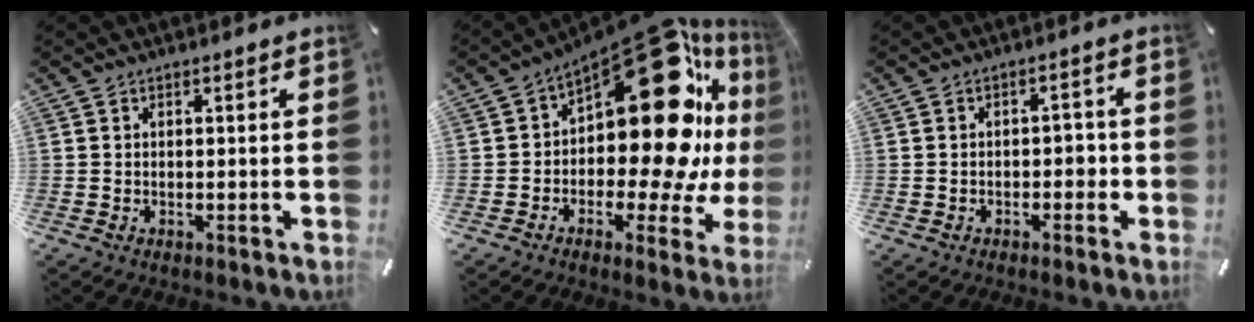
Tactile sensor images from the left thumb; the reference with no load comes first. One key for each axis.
{"total": 27.3, "fx": 7.5, "fy": 13.5, "fz": 22.5, "tx": -0.316, "ty": -0.081, "tz": 0.131}
{"total": 2.9, "fx": -1.0, "fy": 1.7, "fz": 2.1, "tx": -0.040, "ty": 0.010, "tz": -0.021}